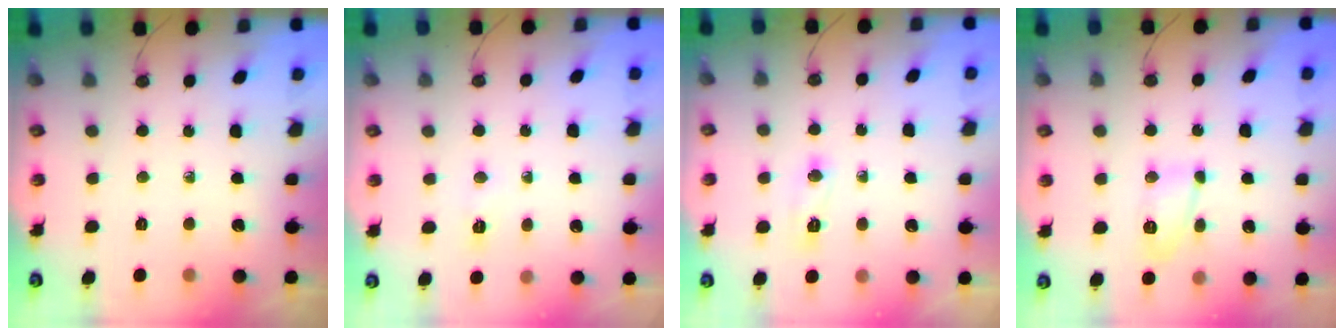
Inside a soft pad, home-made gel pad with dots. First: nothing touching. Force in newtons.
{"total": 2.9, "press": 2.9, "slide": 0.4}
{"total": 14.9, "press": 6.6, "slide": 13.4}
{"total": 7.3, "press": 7.3, "slide": 0.5}